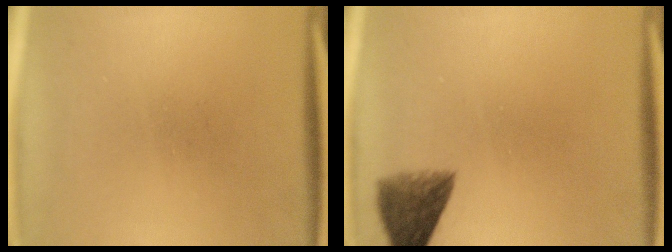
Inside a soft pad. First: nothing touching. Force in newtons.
{"total": 5.7}